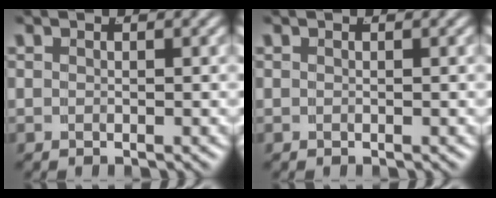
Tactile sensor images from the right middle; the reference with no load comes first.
{"total": 0.0}